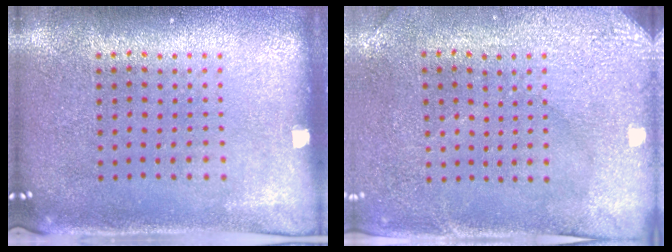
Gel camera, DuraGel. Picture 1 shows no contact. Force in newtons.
{"total": 3.0, "press": 2.5, "slide": 1.7}